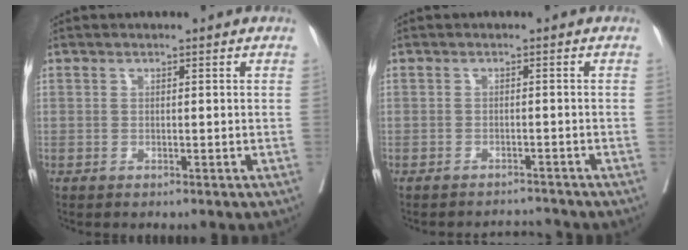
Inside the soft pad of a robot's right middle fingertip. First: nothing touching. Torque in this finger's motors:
{"motor_torque": [-0.58, -0.05, -0.08, -0.01]}